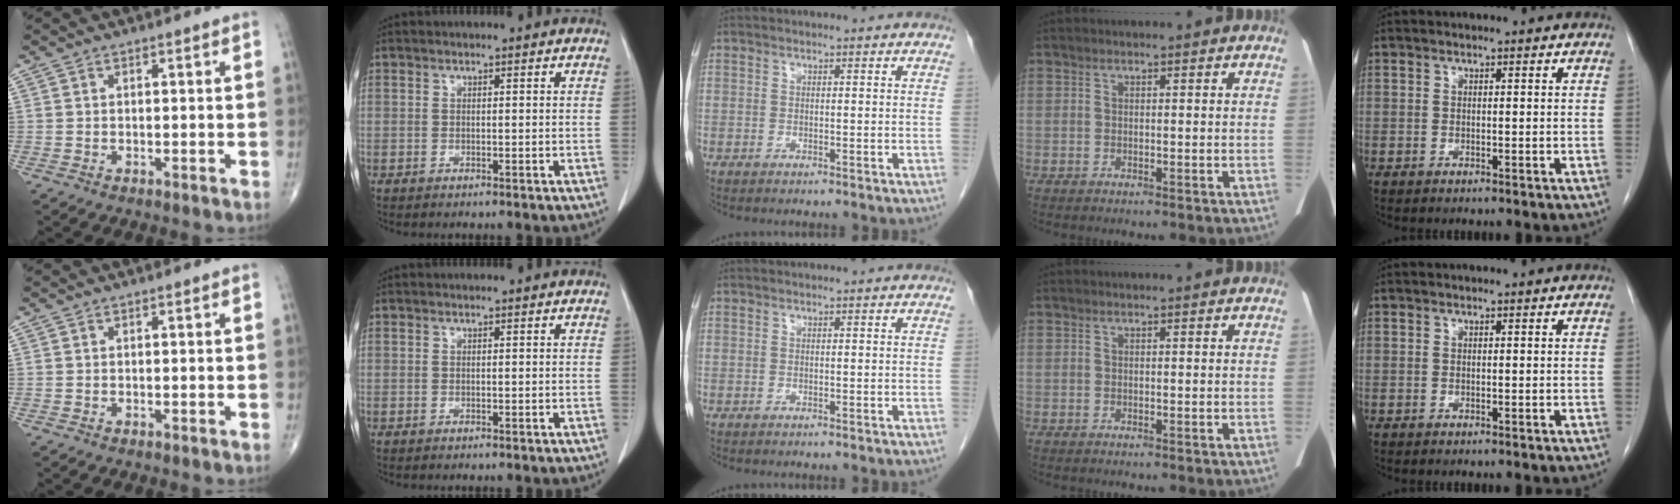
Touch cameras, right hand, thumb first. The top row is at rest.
{}